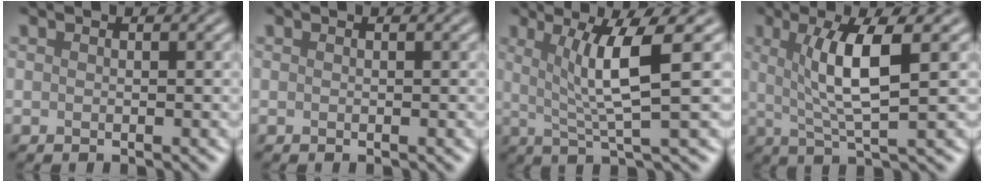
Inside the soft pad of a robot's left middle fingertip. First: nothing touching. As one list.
[{"total": 0.0}, {"total": 5.5, "force": [1.3, 0.8, 5.3], "torque": [-0.095, 0.001, 0.028]}, {"total": 5.7, "force": [1.2, 1.2, 5.5], "torque": [-0.098, 0.002, 0.026]}]